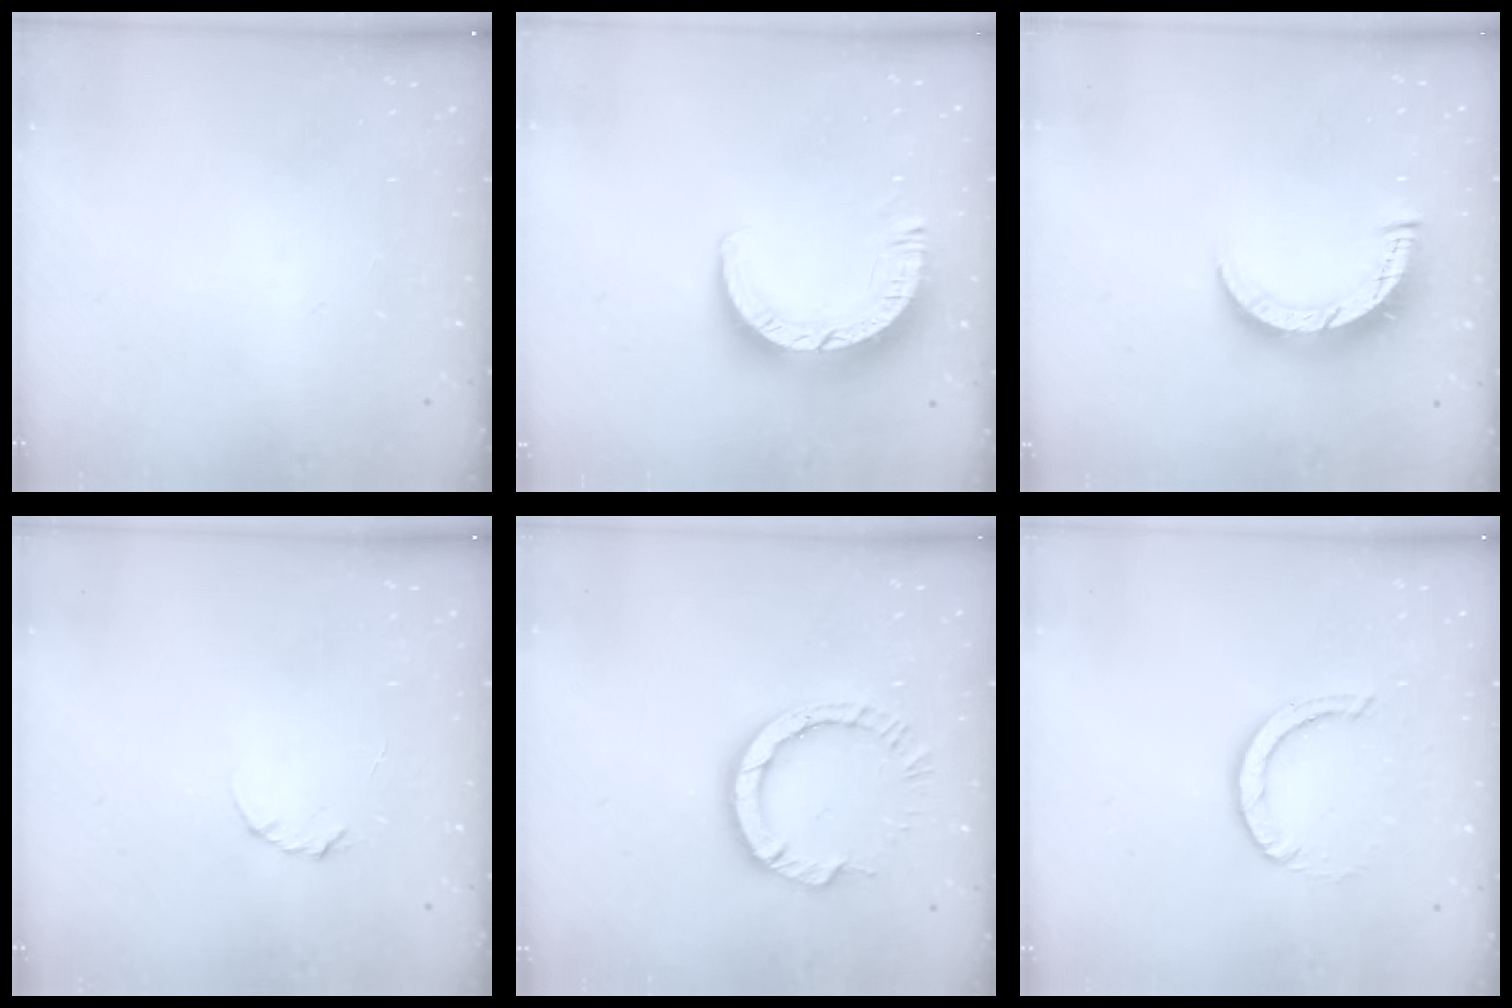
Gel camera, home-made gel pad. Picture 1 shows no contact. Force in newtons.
{"total": 9.1, "press": 9.1, "slide": 1.1}
{"total": 8.6, "press": 8.6, "slide": 0.6}
{"total": 2.3, "press": 2.3, "slide": 0.4}
{"total": 9.2, "press": 9.1, "slide": 0.8}
{"total": 3.8, "press": 3.8, "slide": 0.4}